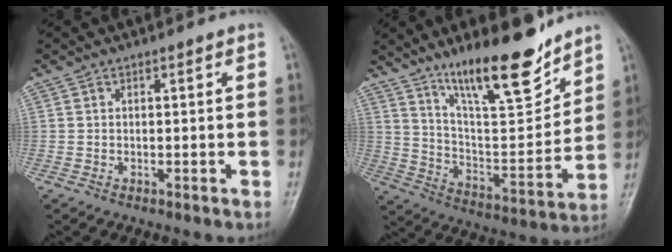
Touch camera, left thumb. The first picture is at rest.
{"total": 18.2, "force": [13.2, 4.6, 11.7], "torque": [-0.156, -0.086, 0.230]}